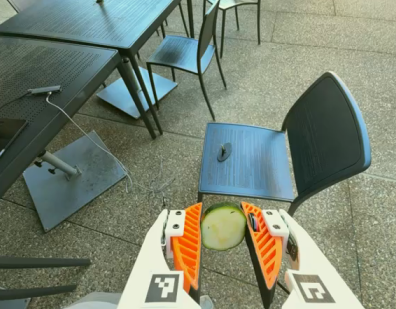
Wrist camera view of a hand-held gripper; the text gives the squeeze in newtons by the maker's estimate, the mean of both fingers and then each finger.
{"total": 12.2, "left": 12.0, "right": 12.5}